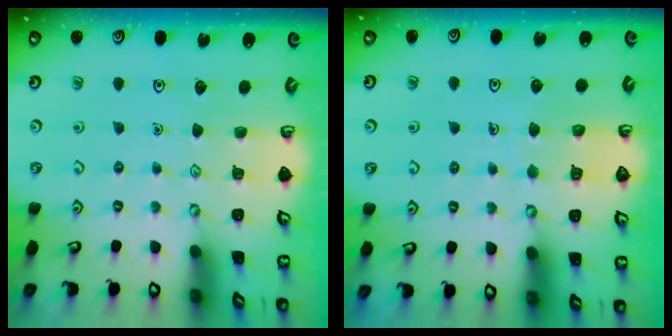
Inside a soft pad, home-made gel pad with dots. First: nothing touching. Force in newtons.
{"total": 5.0, "press": 5.0, "slide": 0.3}